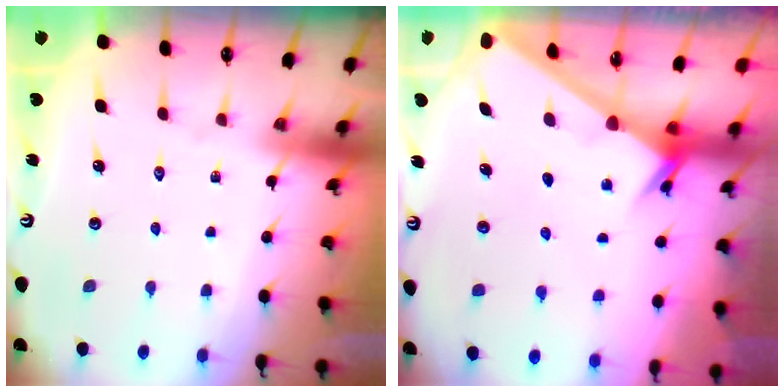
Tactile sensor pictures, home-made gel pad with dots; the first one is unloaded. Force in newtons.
{"total": 2.6, "press": 2.6, "slide": 0.2}